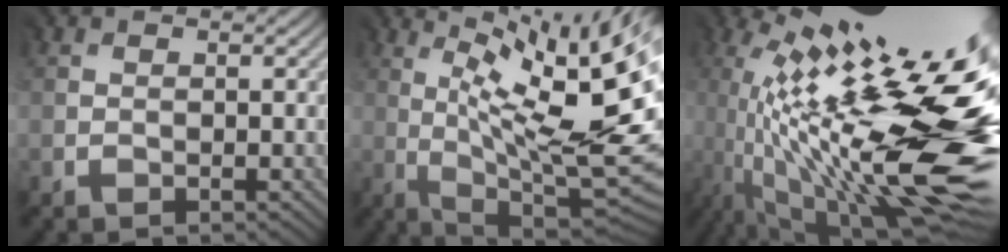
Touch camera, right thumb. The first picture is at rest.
{"total": 15.5, "force": [2.2, 4.0, 14.8], "torque": [-0.208, 0.016, 0.061]}
{"total": 19.1, "force": [-2.7, 5.2, 18.2], "torque": [-0.293, -0.002, -0.042]}